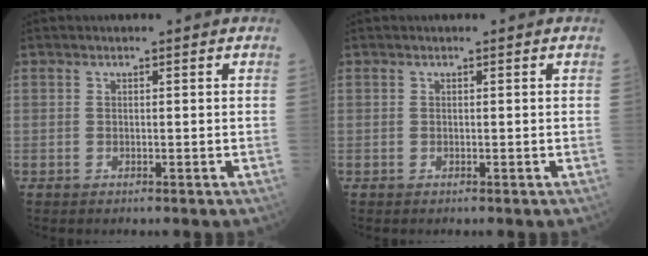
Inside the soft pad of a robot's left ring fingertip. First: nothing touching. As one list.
[{"total": 0.0}]